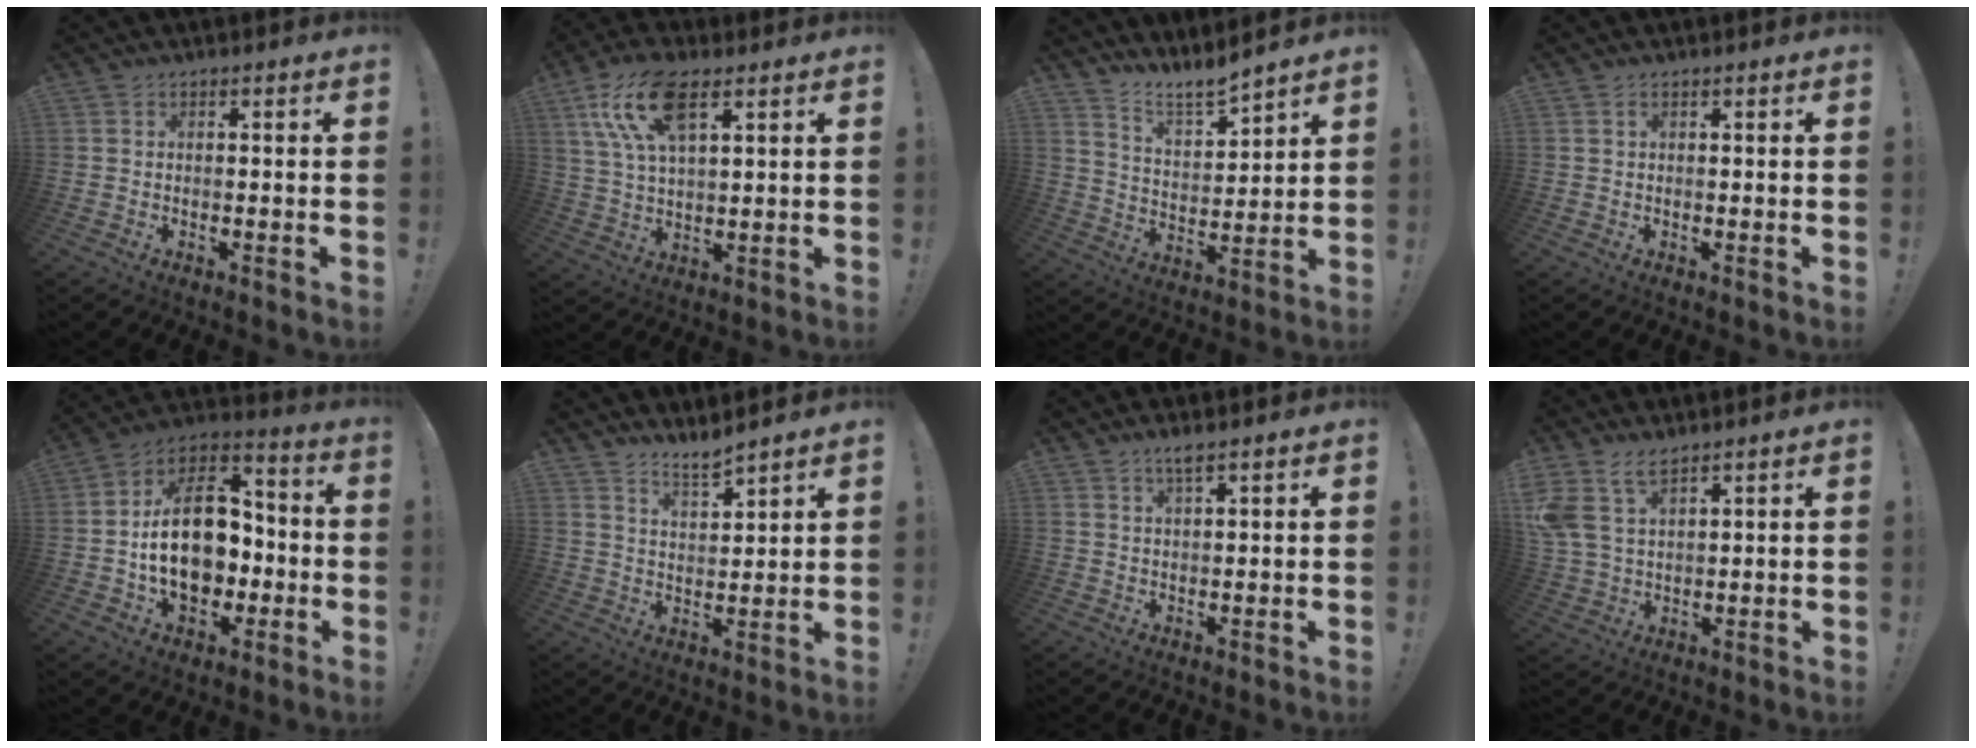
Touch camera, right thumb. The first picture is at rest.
{"total": 14.4, "force": [7.1, 6.3, 10.9], "torque": [-0.218, -0.015, 0.128]}
{"total": 8.8, "force": [8.5, 1.3, 2.2], "torque": [-0.050, -0.075, 0.157]}
{"total": 0.8, "force": [0.4, 0.2, 0.6], "torque": [-0.010, 0.000, 0.007]}
{"total": 20.6, "force": [-2.3, 14.0, 14.9], "torque": [-0.247, 0.023, -0.028]}
{"total": 6.0, "force": [5.6, 0.9, 2.1], "torque": [-0.039, -0.040, 0.102]}
{"total": 3.1, "force": [2.4, 0.2, 2.0], "torque": [-0.033, -0.012, 0.040]}
{"total": 8.7, "force": [5.8, 4.4, 4.8], "torque": [-0.096, -0.020, 0.114]}